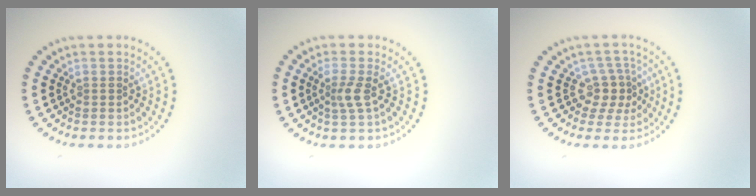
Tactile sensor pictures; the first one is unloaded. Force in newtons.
{"total": 1.8, "press": 1.4, "slide": 1.2}
{"total": 2.7, "press": 1.9, "slide": 1.8}